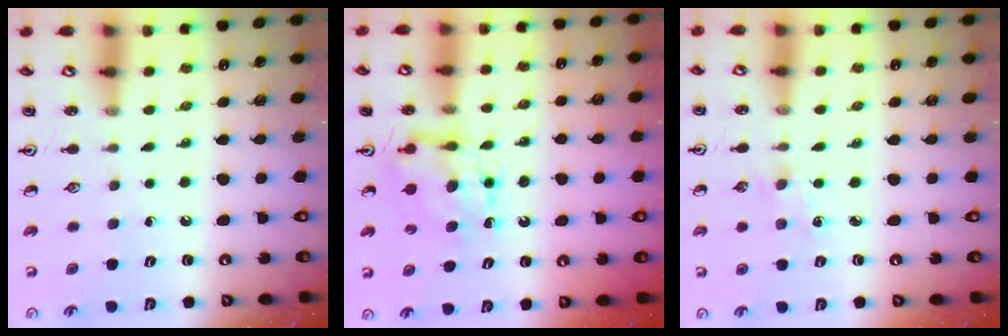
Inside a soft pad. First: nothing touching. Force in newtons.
{"total": 7.3, "press": 7.3, "slide": 0.2}
{"total": 3.5, "press": 3.5, "slide": 0.5}